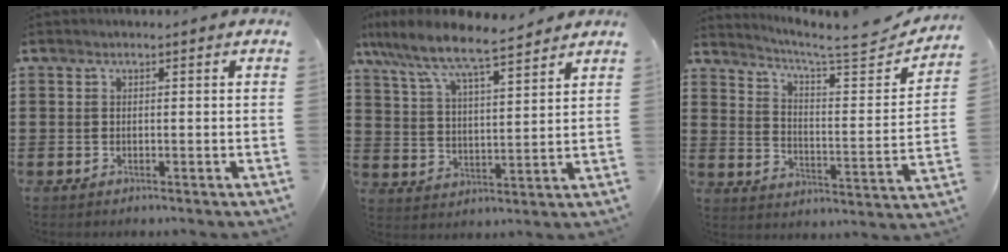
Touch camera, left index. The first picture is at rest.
{"total": 7.5, "force": [6.6, 0.8, 3.5], "torque": [-0.095, -0.036, 0.111]}
{"total": 6.3, "force": [5.5, 0.2, 3.1], "torque": [-0.079, -0.043, 0.086]}